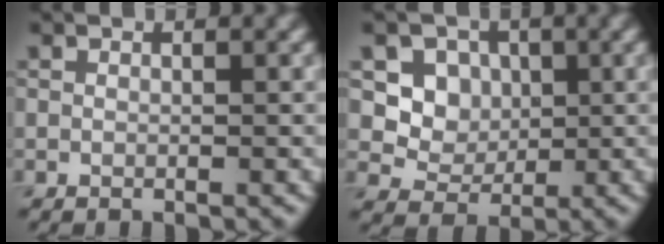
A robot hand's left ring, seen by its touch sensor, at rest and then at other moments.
{"total": 4.3, "force": [1.0, 3.7, 1.8], "torque": [-0.033, -0.017, 0.023]}